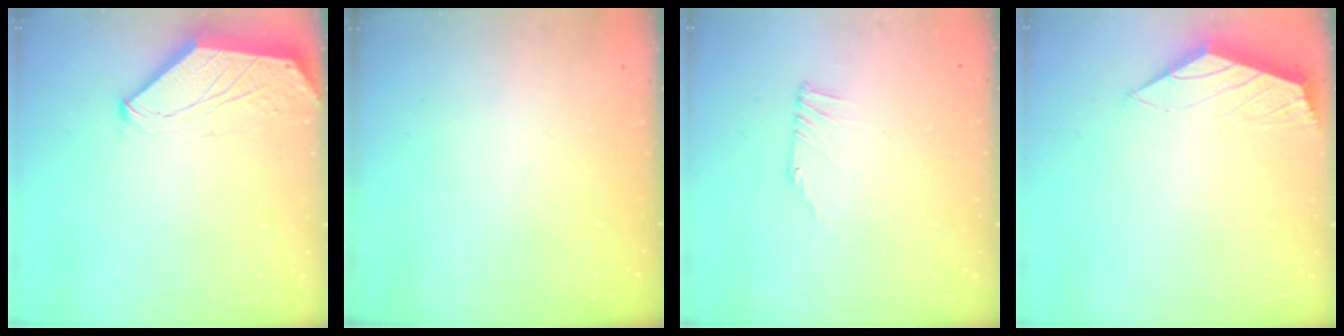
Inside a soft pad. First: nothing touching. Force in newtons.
{"total": 0.0}
{"total": 0.8, "press": 0.8, "slide": 0.2}
{"total": 1.5, "press": 1.4, "slide": 0.5}